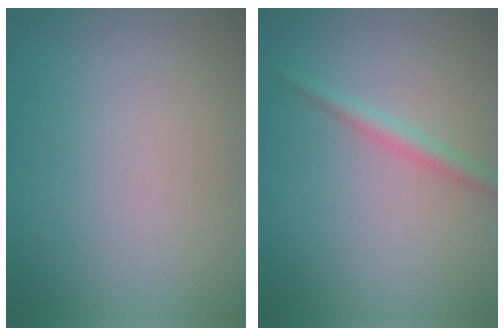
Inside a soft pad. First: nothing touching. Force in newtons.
{"total": 1.6, "press": 1.6, "slide": 0.0}